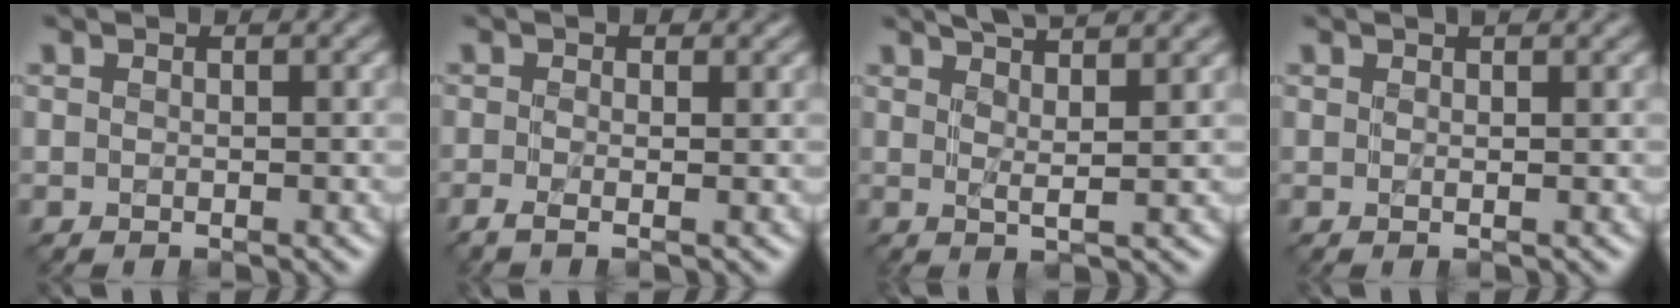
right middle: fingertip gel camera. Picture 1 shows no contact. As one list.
[{"total": 2.6, "force": [-0.4, 1.0, 2.4], "torque": [-0.043, -0.004, -0.015]}, {"total": 6.3, "force": [3.9, 1.5, 4.7], "torque": [-0.056, 0.021, 0.036]}, {"total": 2.0, "force": [1.0, 0.7, 1.6], "torque": [-0.016, -0.003, -0.002]}]